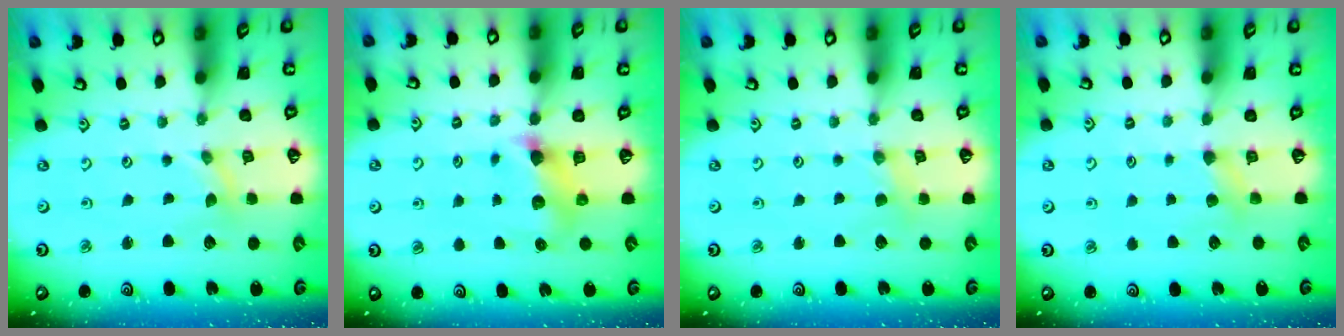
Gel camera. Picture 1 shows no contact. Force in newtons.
{"total": 6.1, "press": 6.0, "slide": 0.5}
{"total": 1.5, "press": 1.4, "slide": 0.3}
{"total": 3.8, "press": 3.7, "slide": 0.7}